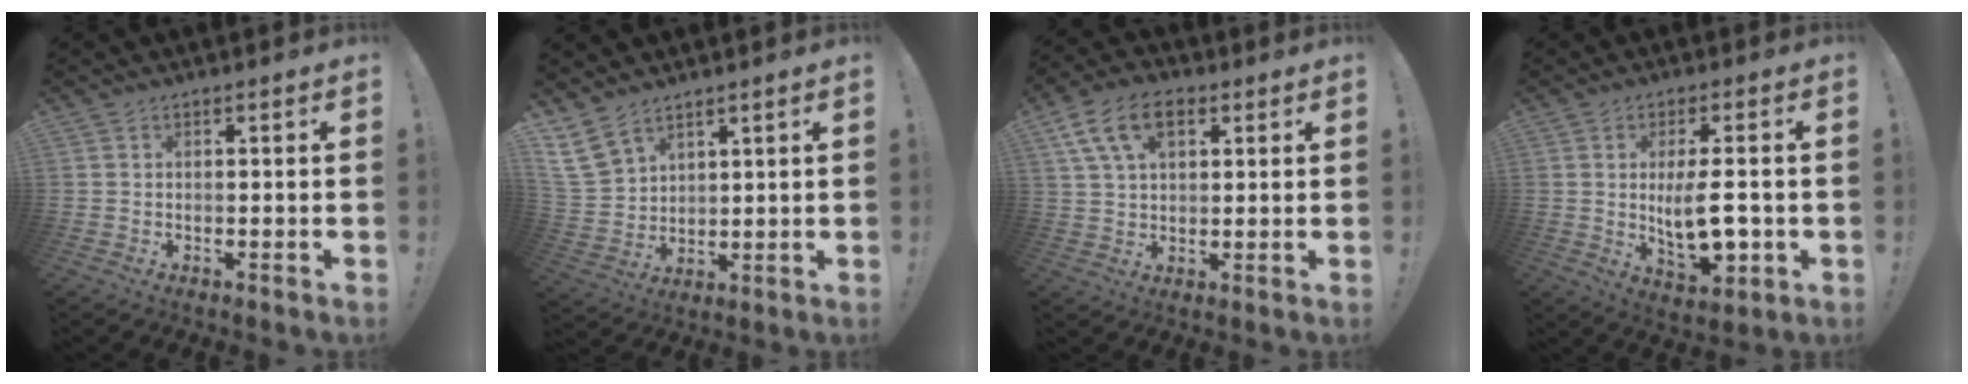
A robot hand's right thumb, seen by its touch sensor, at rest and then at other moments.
{"total": 10.2, "force": [7.3, 5.7, 4.2], "torque": [-0.087, -0.043, 0.146]}
{"total": 12.4, "force": [5.3, 7.3, 8.5], "torque": [-0.152, -0.001, 0.100]}
{"total": 11.7, "force": [-0.6, 4.6, 10.7], "torque": [-0.160, -0.012, -0.012]}